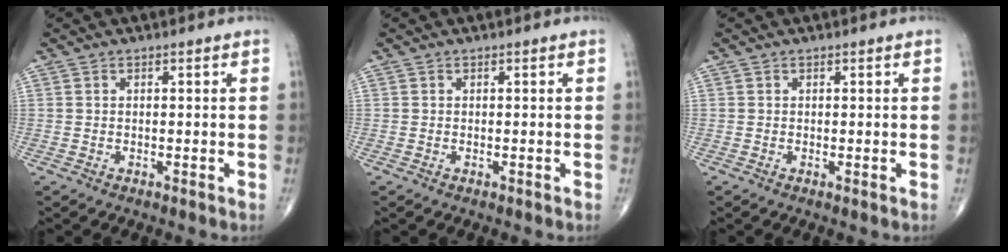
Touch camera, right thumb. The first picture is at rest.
{"total": 0.0}
{"total": 0.0}